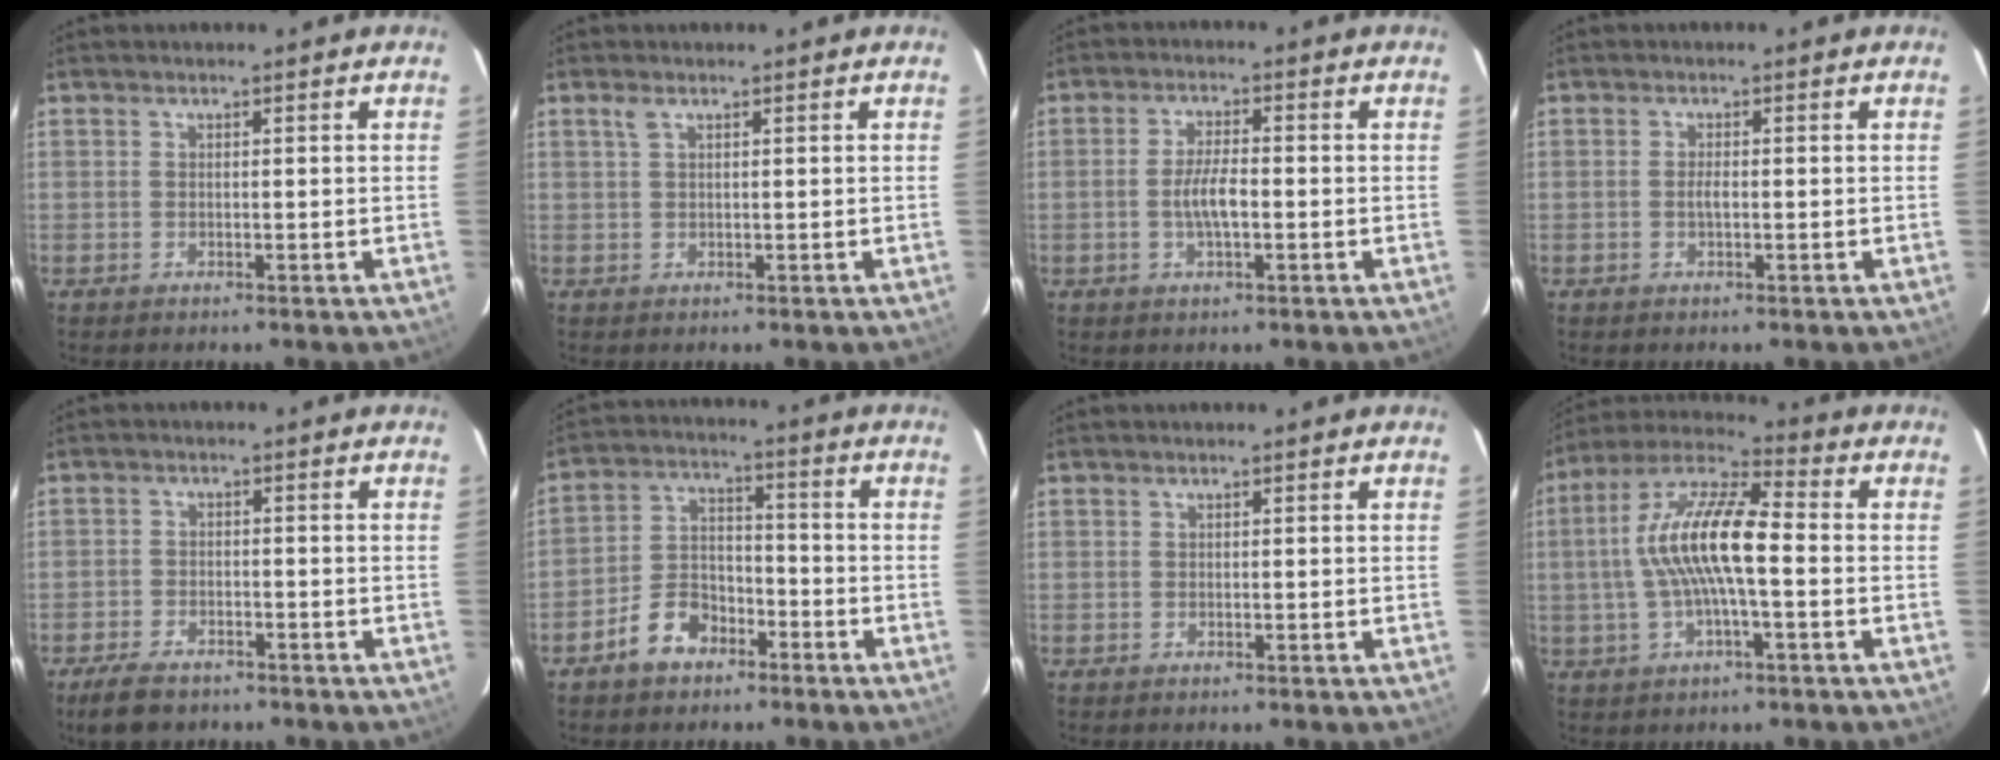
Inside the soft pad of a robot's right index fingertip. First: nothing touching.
{"total": 1.2, "force": [0.7, 0.3, 0.9], "torque": [-0.019, 0.005, 0.014]}
{"total": 5.0, "force": [-1.1, 1.4, 4.7], "torque": [-0.092, 0.002, -0.019]}
{"total": 1.3, "force": [-0.2, 0.3, 1.2], "torque": [-0.025, 0.001, -0.006]}
{"total": 6.6, "force": [-5.1, 3.0, 2.8], "torque": [-0.078, -0.002, -0.088]}
{"total": 8.4, "force": [-5.4, 5.2, 3.7], "torque": [-0.080, 0.025, -0.090]}
{"total": 0.0}
{"total": 14.2, "force": [-0.7, 3.7, 13.6], "torque": [-0.264, 0.017, -0.022]}